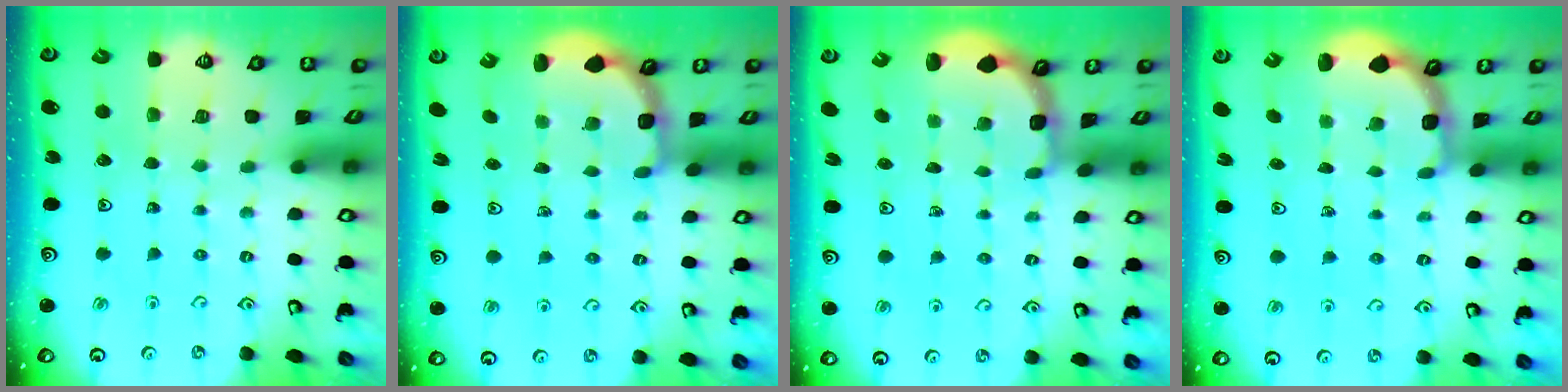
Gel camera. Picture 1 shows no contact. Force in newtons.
{"total": 3.0, "press": 2.6, "slide": 1.5}
{"total": 1.9, "press": 1.5, "slide": 1.1}
{"total": 2.3, "press": 1.7, "slide": 1.6}